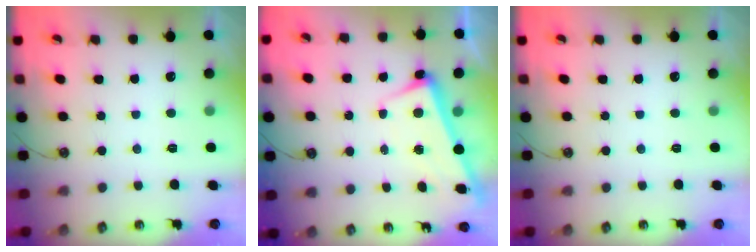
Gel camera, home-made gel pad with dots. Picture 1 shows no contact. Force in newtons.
{"total": 2.6, "press": 2.6, "slide": 0.6}
{"total": 0.0}